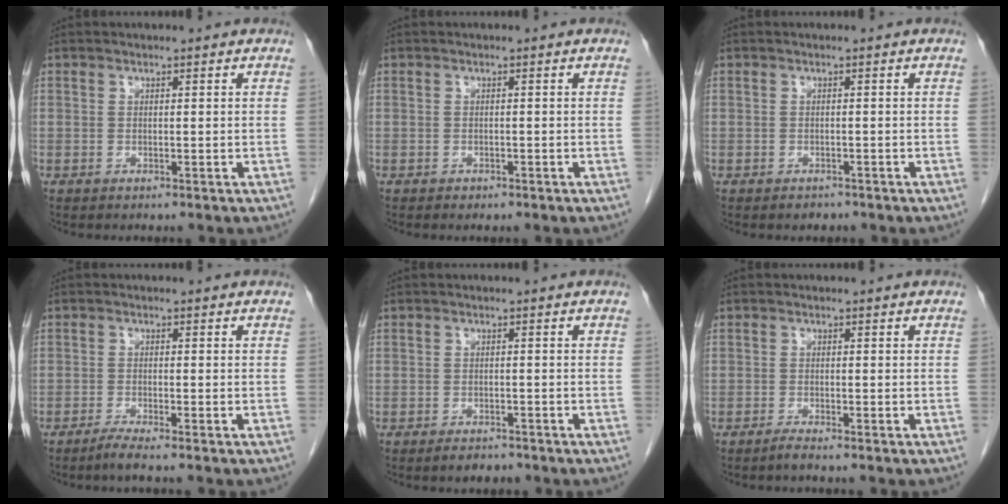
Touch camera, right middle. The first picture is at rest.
{"total": 0.6, "force": [-0.4, 0.4, 0.2], "torque": [-0.007, 0.001, -0.004]}
{"total": 1.2, "force": [-1.0, 0.7, 0.2], "torque": [-0.007, 0.000, -0.012]}
{"total": 2.1, "force": [-1.7, -0.5, 1.1], "torque": [-0.028, -0.004, -0.037]}
{"total": 2.3, "force": [-1.9, 0.9, 1.0], "torque": [-0.019, -0.001, -0.023]}
{"total": 1.1, "force": [-1.0, -0.2, 0.6], "torque": [-0.013, -0.002, -0.019]}